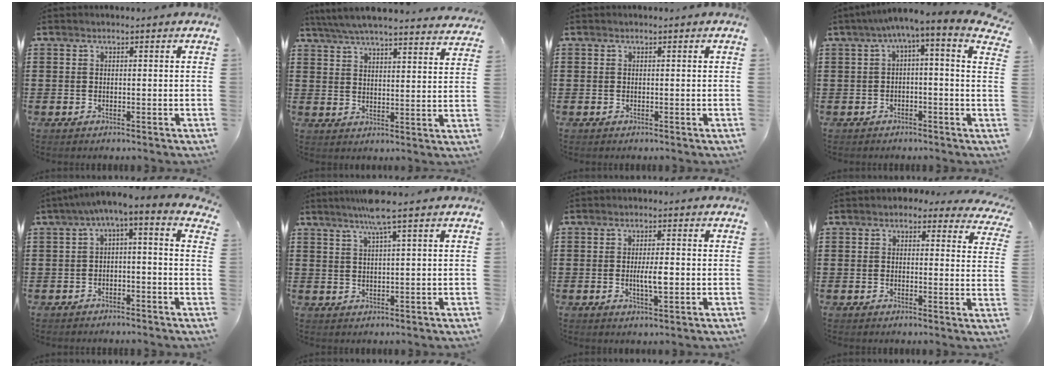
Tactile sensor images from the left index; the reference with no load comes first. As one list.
[{"total": 5.8, "force": [5.5, -0.1, 1.9], "torque": [-0.057, -0.031, 0.095]}, {"total": 0.0}, {"total": 2.7, "force": [-0.9, -0.2, 2.6], "torque": [-0.052, -0.018, -0.026]}, {"total": 2.9, "force": [-2.2, 0.0, 1.8], "torque": [-0.034, -0.013, -0.051]}, {"total": 4.9, "force": [3.1, -0.5, 3.8], "torque": [-0.080, 0.003, 0.052]}, {"total": 3.9, "force": [-0.3, 1.0, 3.8], "torque": [-0.073, -0.004, -0.008]}, {"total": 2.5, "force": [2.0, 1.2, 0.9], "torque": [-0.012, -0.005, 0.033]}]